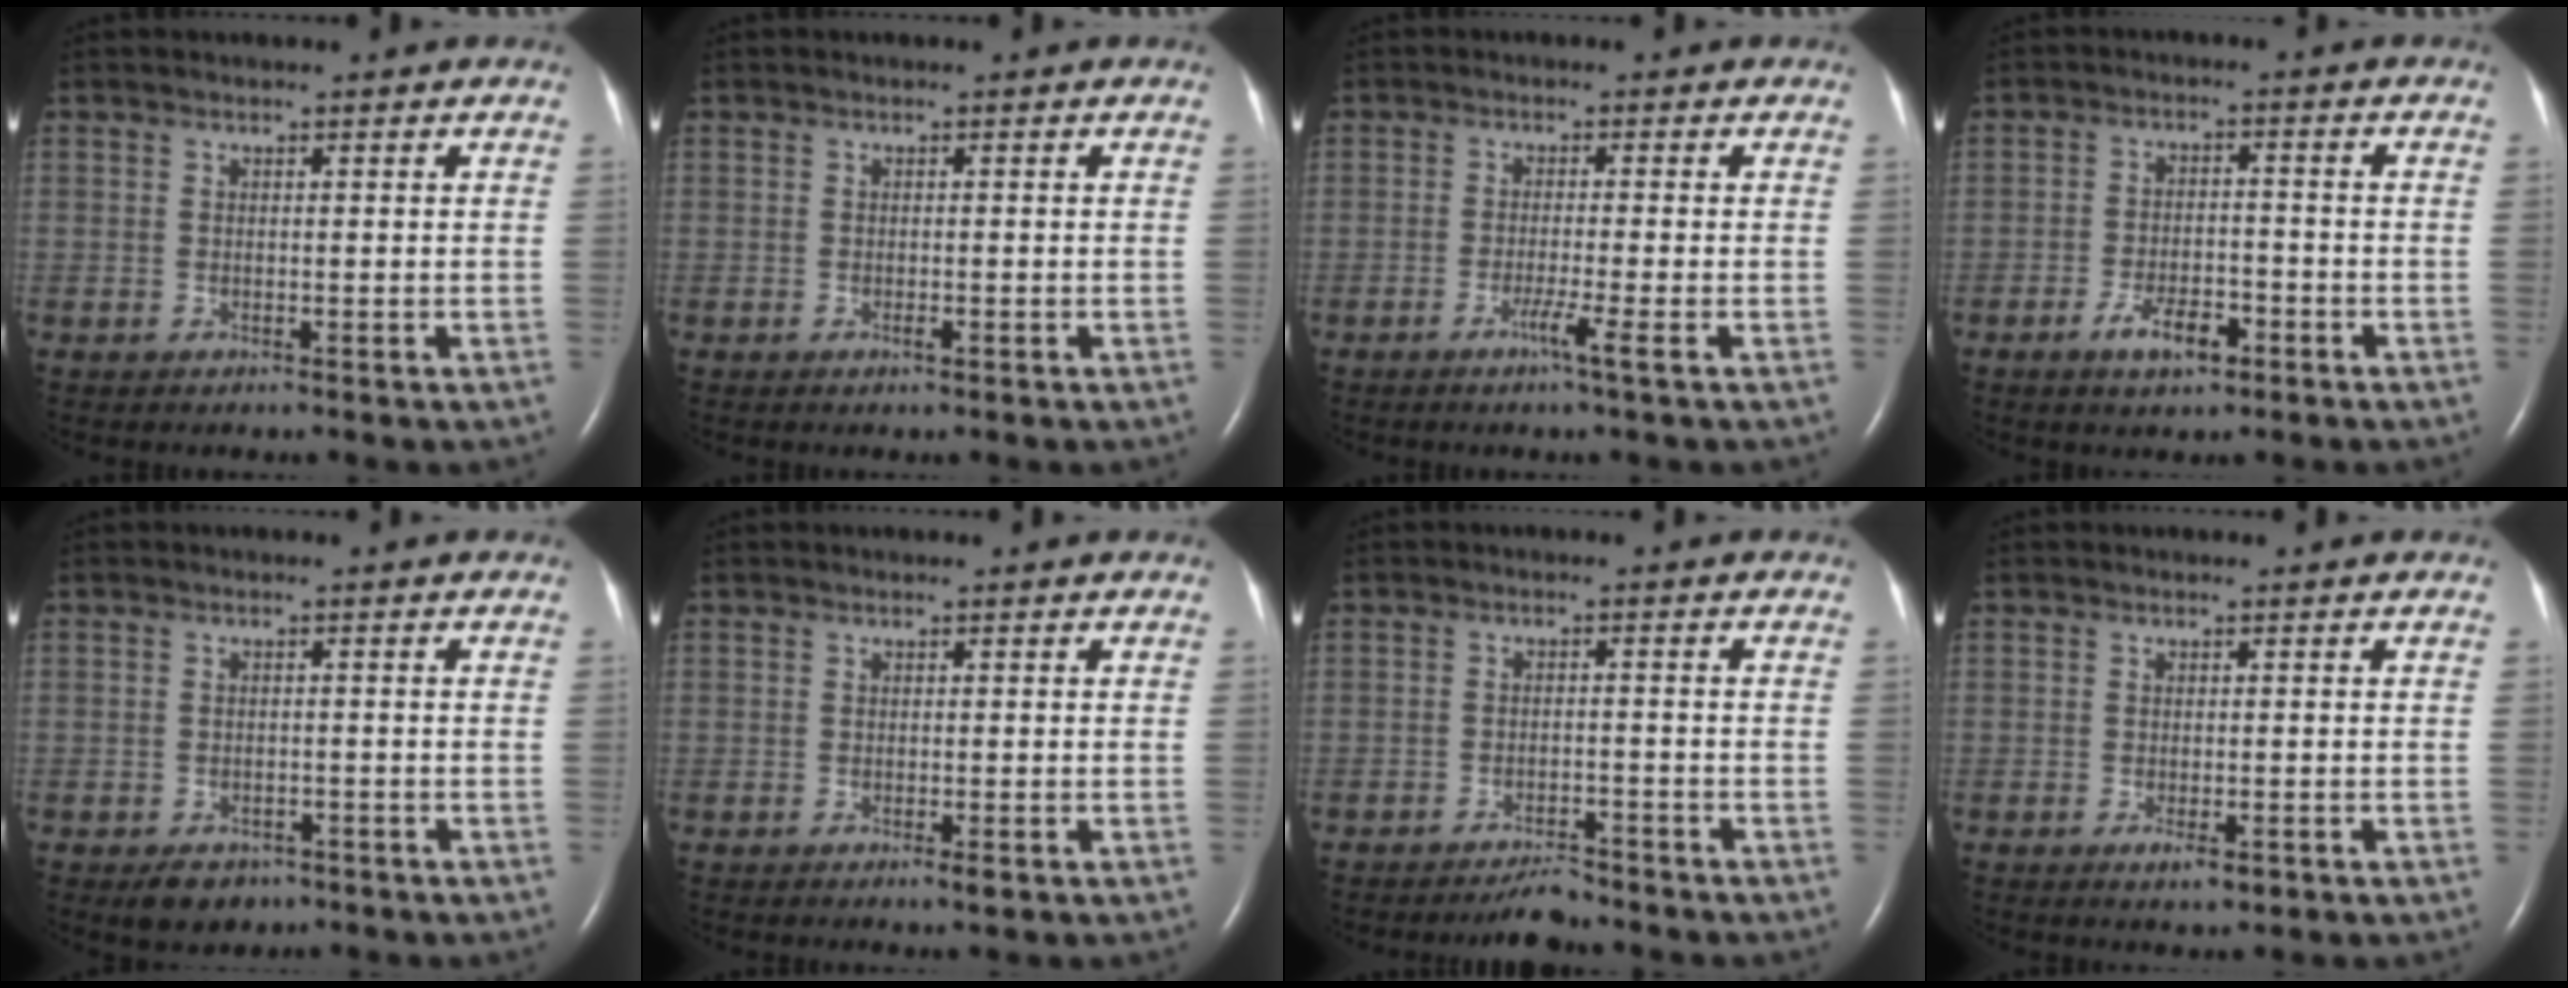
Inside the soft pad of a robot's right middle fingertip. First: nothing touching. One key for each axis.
{"total": 0.6, "fx": -0.3, "fy": 0.1, "fz": 0.5, "tx": -0.008, "ty": -0.001, "tz": -0.004}
{"total": 2.8, "fx": -1.5, "fy": -0.8, "fz": 2.3, "tx": -0.044, "ty": -0.007, "tz": -0.029}
{"total": 5.2, "fx": -3.0, "fy": 2.0, "fz": 3.8, "tx": -0.071, "ty": 0.000, "tz": -0.048}
{"total": 3.6, "fx": -2.4, "fy": 2.3, "fz": 1.3, "tx": -0.022, "ty": 0.001, "tz": -0.028}
{"total": 1.0, "fx": -0.5, "fy": 0.1, "fz": 0.8, "tx": -0.015, "ty": -0.003, "tz": -0.007}
{"total": 3.2, "fx": -3.0, "fy": 0.6, "fz": 1.1, "tx": -0.021, "ty": -0.006, "tz": -0.047}
{"total": 2.1, "fx": -1.1, "fy": 0.6, "fz": 1.7, "tx": -0.027, "ty": -0.002, "tz": -0.013}